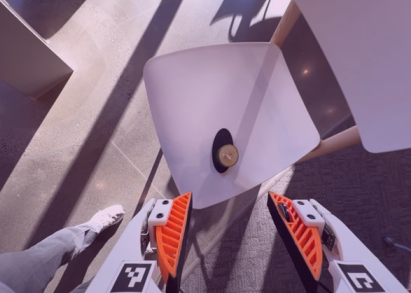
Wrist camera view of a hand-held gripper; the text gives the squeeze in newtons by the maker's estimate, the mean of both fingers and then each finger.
{"total": 0.0}